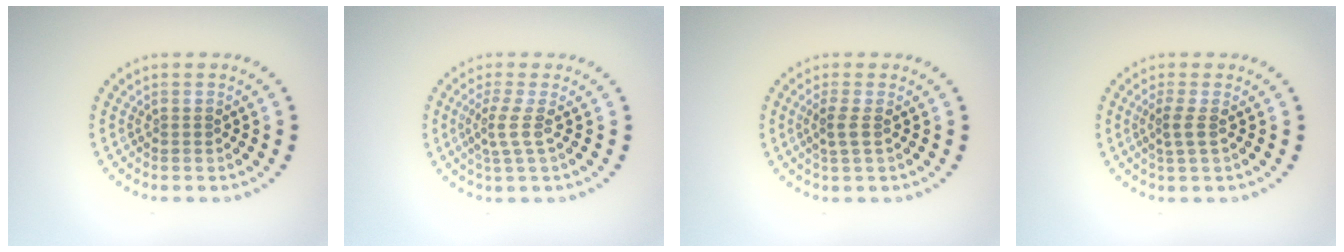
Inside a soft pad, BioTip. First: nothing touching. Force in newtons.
{"total": 2.0, "press": 1.3, "slide": 1.5}
{"total": 1.5, "press": 1.3, "slide": 0.9}
{"total": 1.6, "press": 1.2, "slide": 1.0}